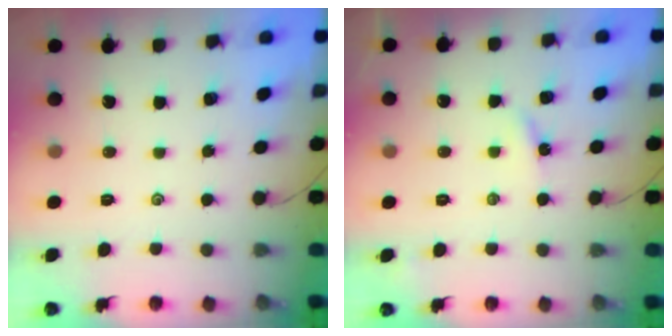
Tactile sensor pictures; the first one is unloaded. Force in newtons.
{"total": 3.7, "press": 3.7, "slide": 0.4}